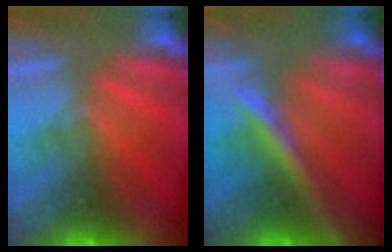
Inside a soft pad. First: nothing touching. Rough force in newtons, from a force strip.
{"total": 2.4}